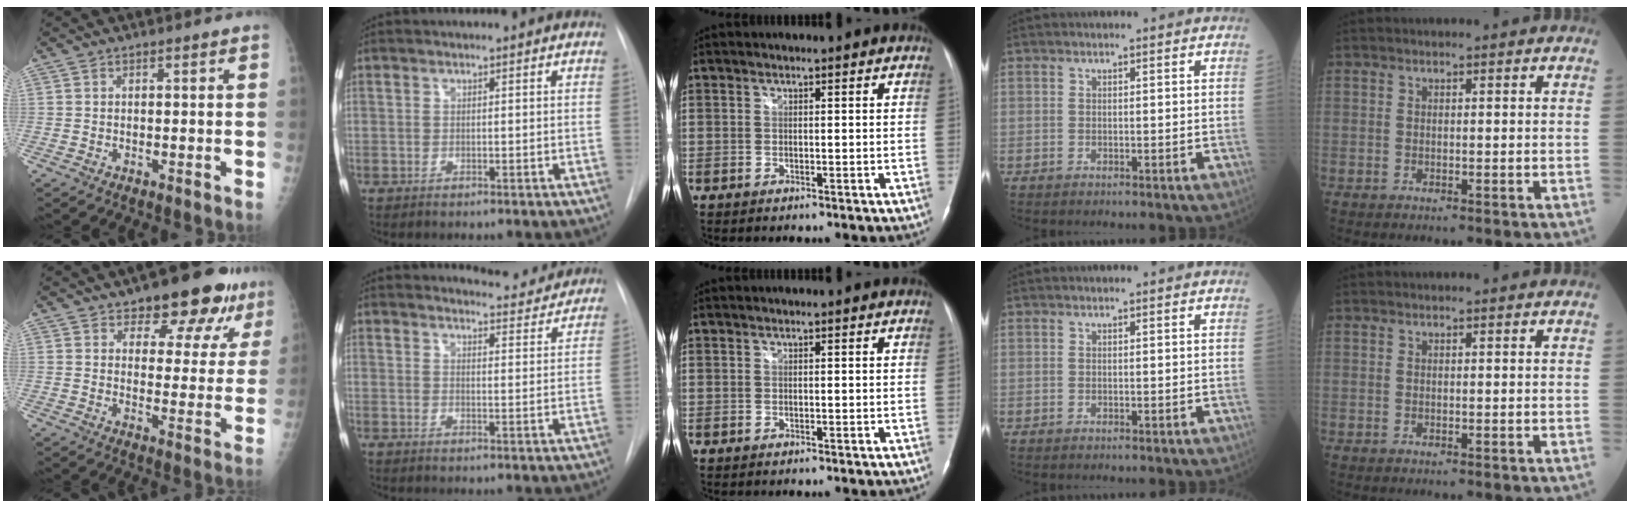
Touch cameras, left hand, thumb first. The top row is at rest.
{"thumb": {"total": 13.4, "force": [9.5, 6.3, 7.1], "torque": [-0.036, -0.044, 0.118]}, "index": {"total": 6.5, "force": [6.4, 1.1, 0.2], "torque": [0.002, -0.012, 0.070]}}